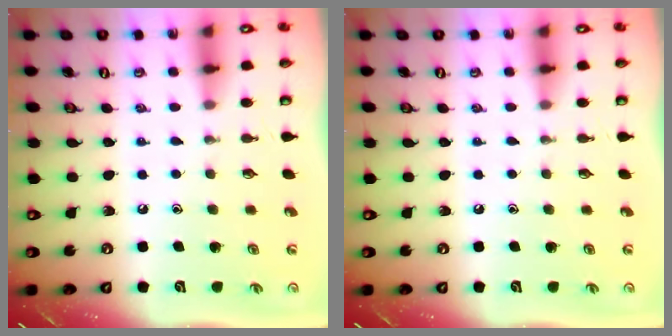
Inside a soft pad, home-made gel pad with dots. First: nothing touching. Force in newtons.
{"total": 0.0}